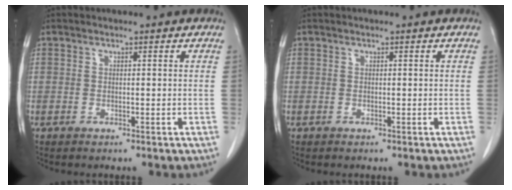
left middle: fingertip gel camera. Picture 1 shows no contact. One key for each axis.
{"total": 0.0}